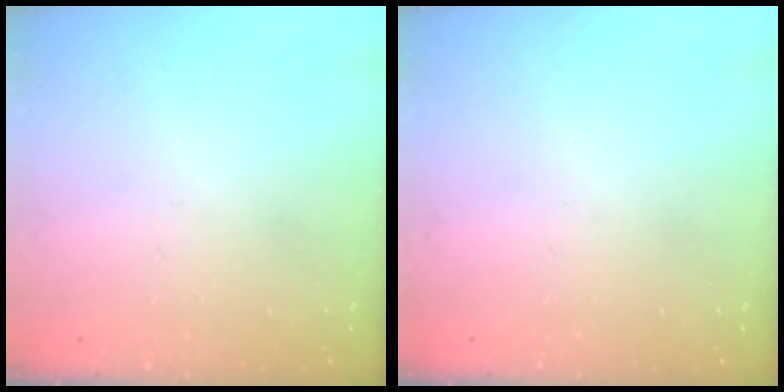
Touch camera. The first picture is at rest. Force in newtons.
{"total": 0.0}